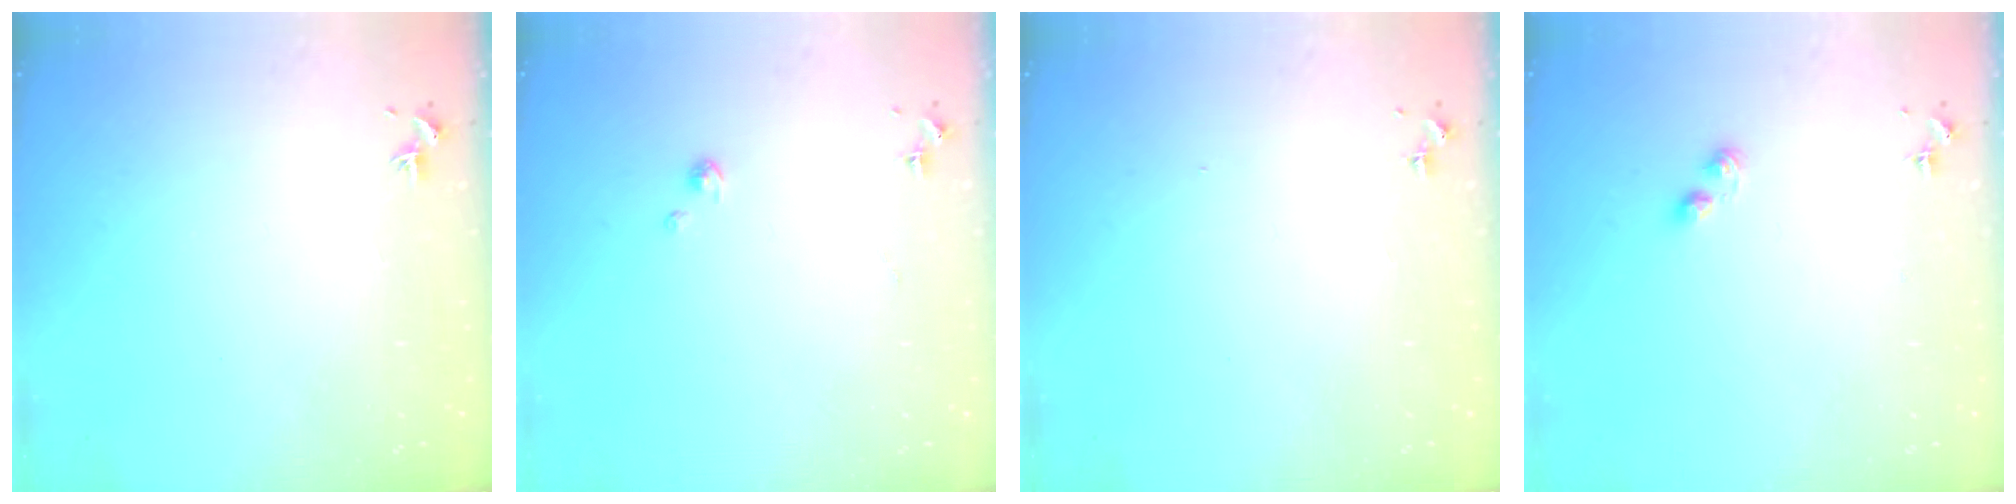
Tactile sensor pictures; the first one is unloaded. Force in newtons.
{"total": 1.0, "press": 1.0, "slide": 0.1}
{"total": 0.0}
{"total": 3.4, "press": 3.4, "slide": 0.4}